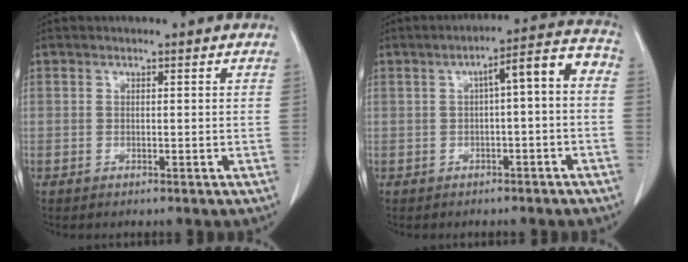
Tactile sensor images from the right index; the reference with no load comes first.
{"total": 7.2, "force": [-0.2, 1.4, 7.1], "torque": [-0.096, 0.036, -0.006]}